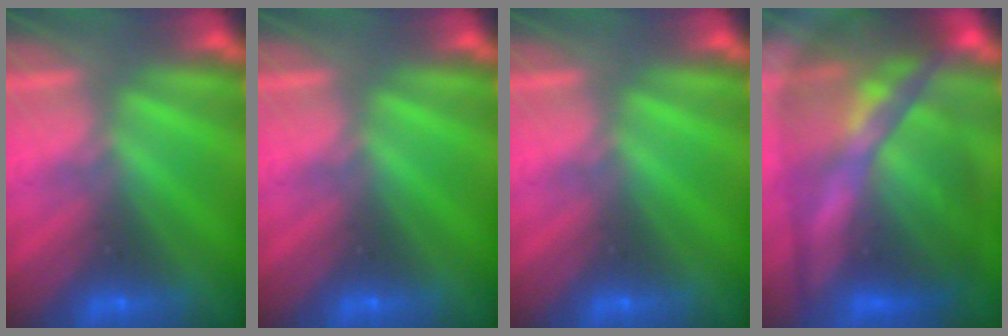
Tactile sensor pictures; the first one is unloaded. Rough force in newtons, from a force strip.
{"total": 0.0}
{"total": 0.0}
{"total": 9.1}